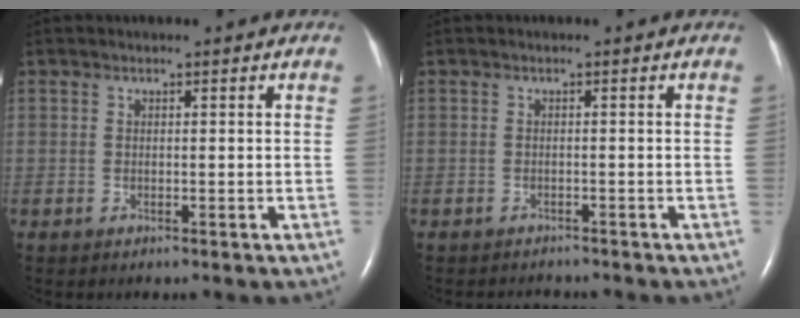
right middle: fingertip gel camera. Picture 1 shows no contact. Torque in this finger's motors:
{"motor_torque": [0.03, -0.04, -0.01, -0.01]}